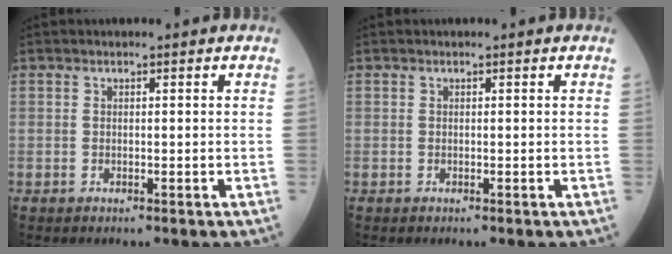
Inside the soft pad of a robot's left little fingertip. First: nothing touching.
{"total": 0.0}